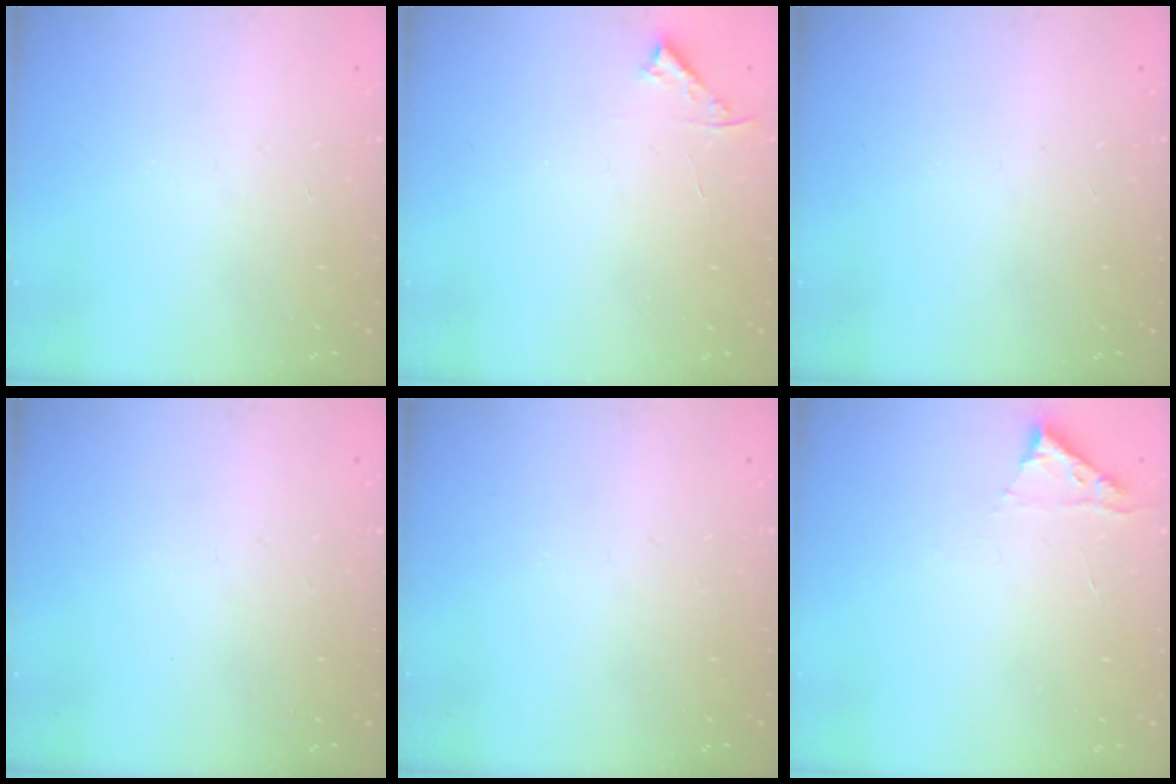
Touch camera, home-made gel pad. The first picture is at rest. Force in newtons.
{"total": 3.8, "press": 3.8, "slide": 0.6}
{"total": 0.0}
{"total": 0.0}
{"total": 0.0}
{"total": 2.8, "press": 2.8, "slide": 0.3}